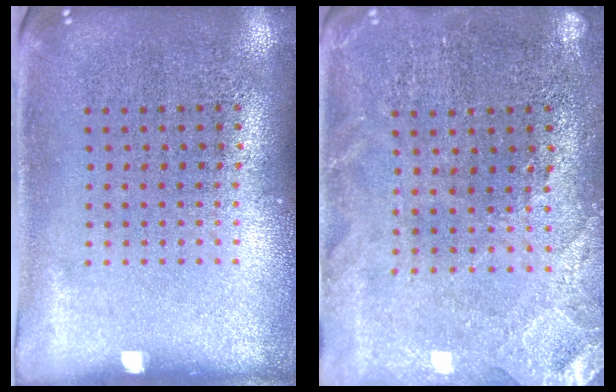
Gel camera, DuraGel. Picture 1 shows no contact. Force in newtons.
{"total": 0.5, "press": 0.5, "slide": 0.2}